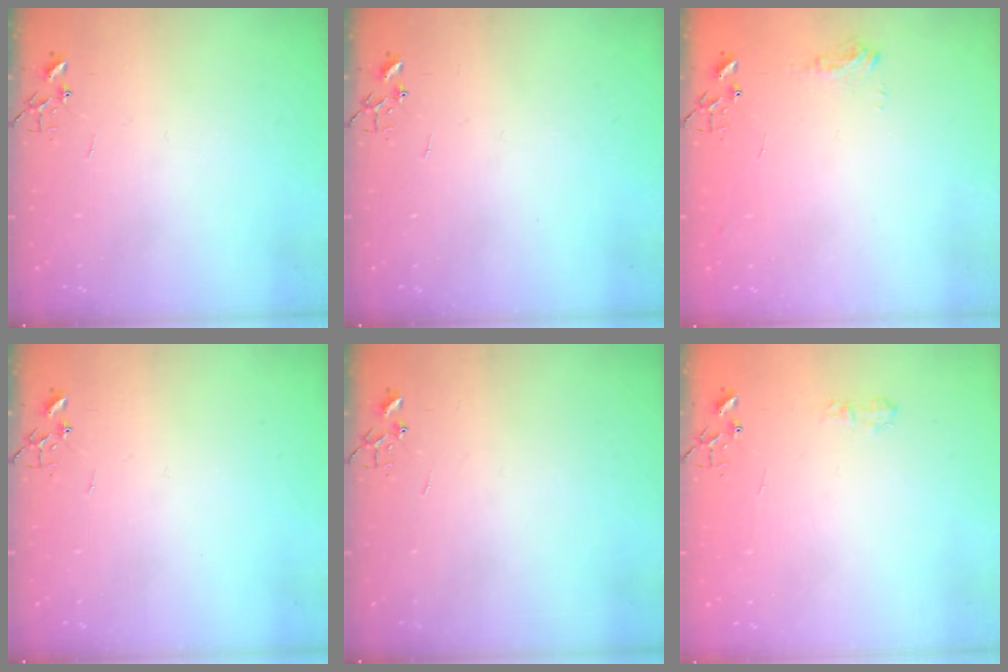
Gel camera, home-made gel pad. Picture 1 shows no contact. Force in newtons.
{"total": 0.0}
{"total": 8.2, "press": 8.2, "slide": 0.9}
{"total": 0.0}
{"total": 0.0}
{"total": 5.0, "press": 5.0, "slide": 0.6}